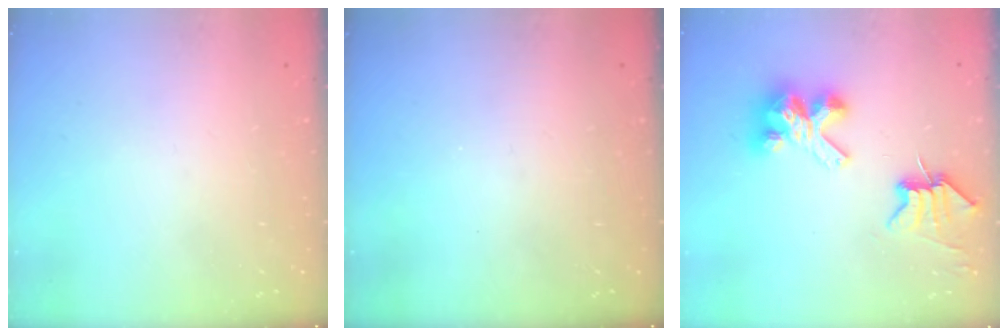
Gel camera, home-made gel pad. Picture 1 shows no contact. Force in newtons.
{"total": 0.0}
{"total": 9.8, "press": 9.8, "slide": 1.0}